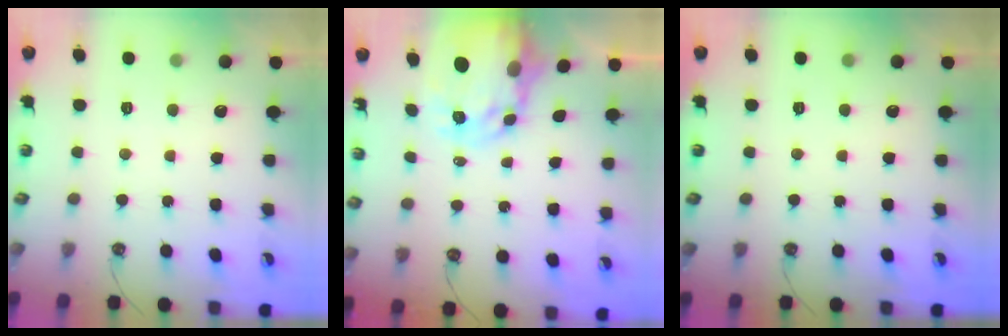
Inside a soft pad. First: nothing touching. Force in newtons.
{"total": 7.2, "press": 7.2, "slide": 0.6}
{"total": 0.0}